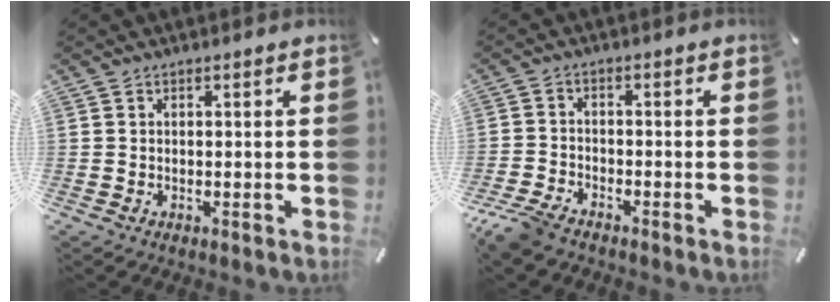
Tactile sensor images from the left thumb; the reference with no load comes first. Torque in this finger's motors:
{"motor_torque": [-0.73, 1.00, 0.13, 0.13, 0.22]}